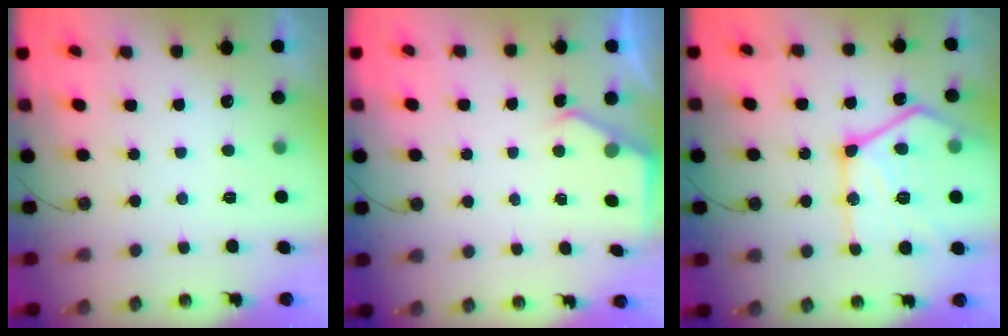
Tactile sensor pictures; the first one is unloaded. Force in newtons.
{"total": 2.4, "press": 2.4, "slide": 0.3}
{"total": 24.1, "press": 24.0, "slide": 1.9}